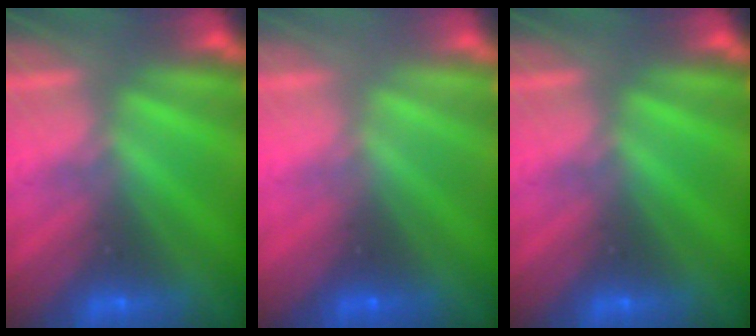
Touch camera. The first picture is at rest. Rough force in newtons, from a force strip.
{"total": 2.9}
{"total": 0.0}